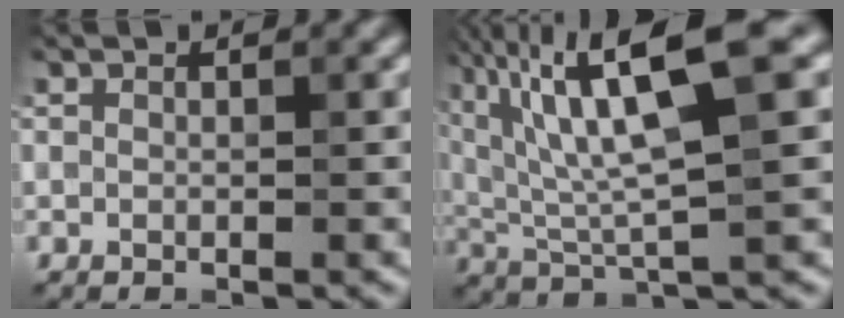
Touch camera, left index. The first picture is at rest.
{"total": 12.0, "force": [5.1, 2.8, 10.5], "torque": [-0.190, 0.025, 0.090]}